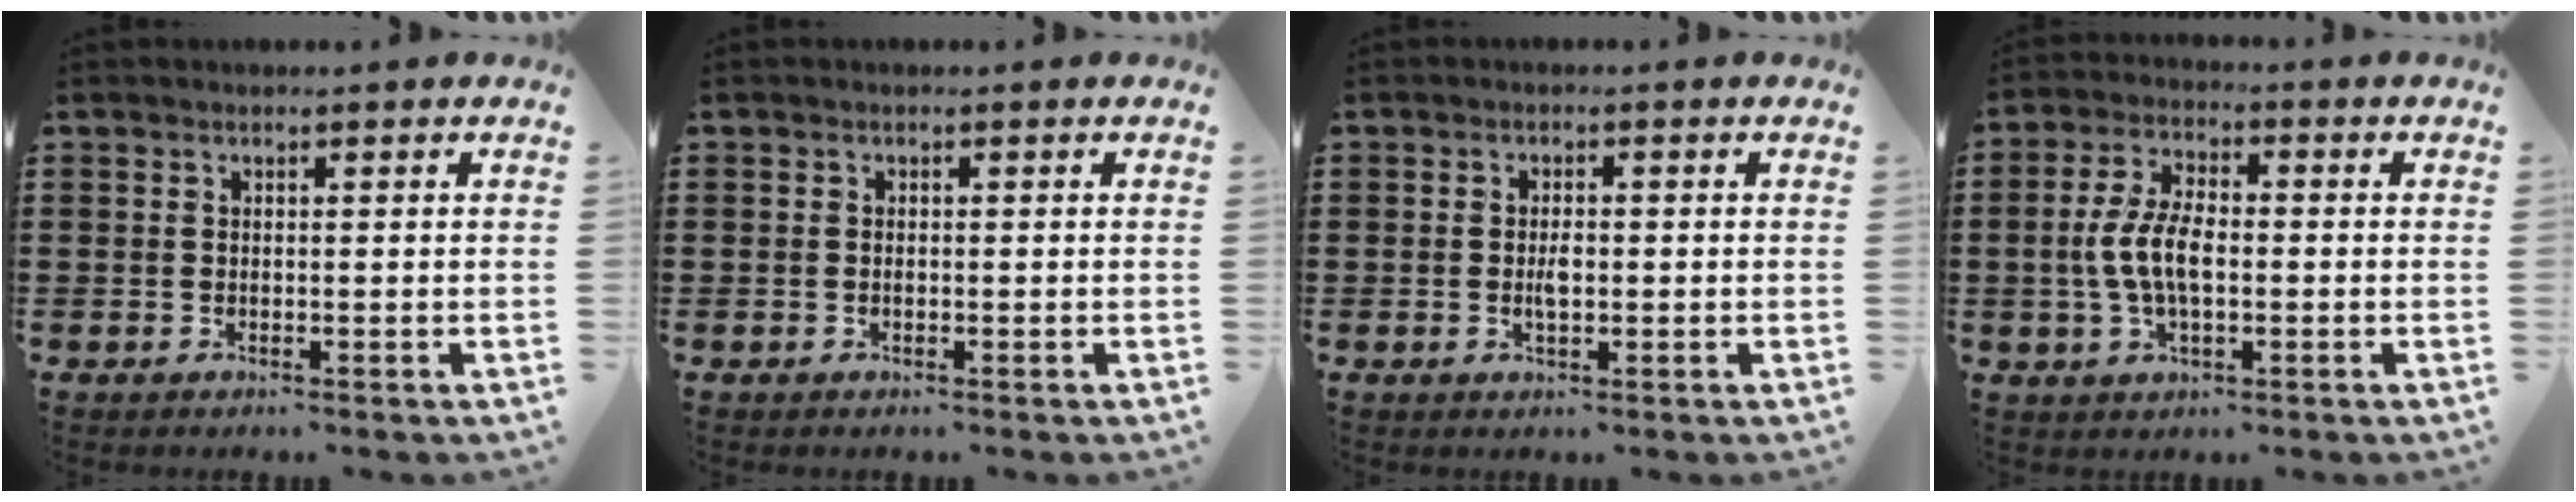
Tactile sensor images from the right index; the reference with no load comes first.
{"total": 0.0}
{"total": 2.5, "force": [-0.2, 0.9, 2.3], "torque": [-0.043, 0.000, -0.003]}
{"total": 7.0, "force": [-0.9, 3.2, 6.2], "torque": [-0.145, -0.004, -0.025]}